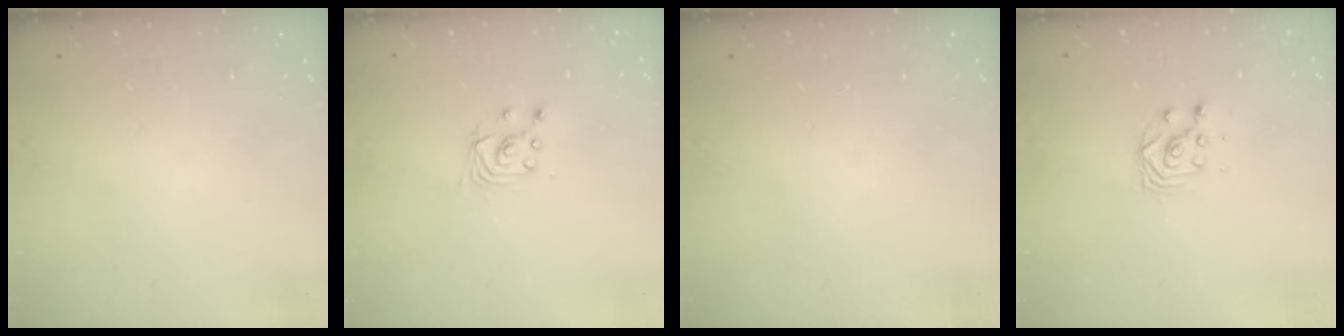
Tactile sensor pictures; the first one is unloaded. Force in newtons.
{"total": 2.9, "press": 2.9, "slide": 0.1}
{"total": 0.0}
{"total": 3.0, "press": 3.0, "slide": 0.2}